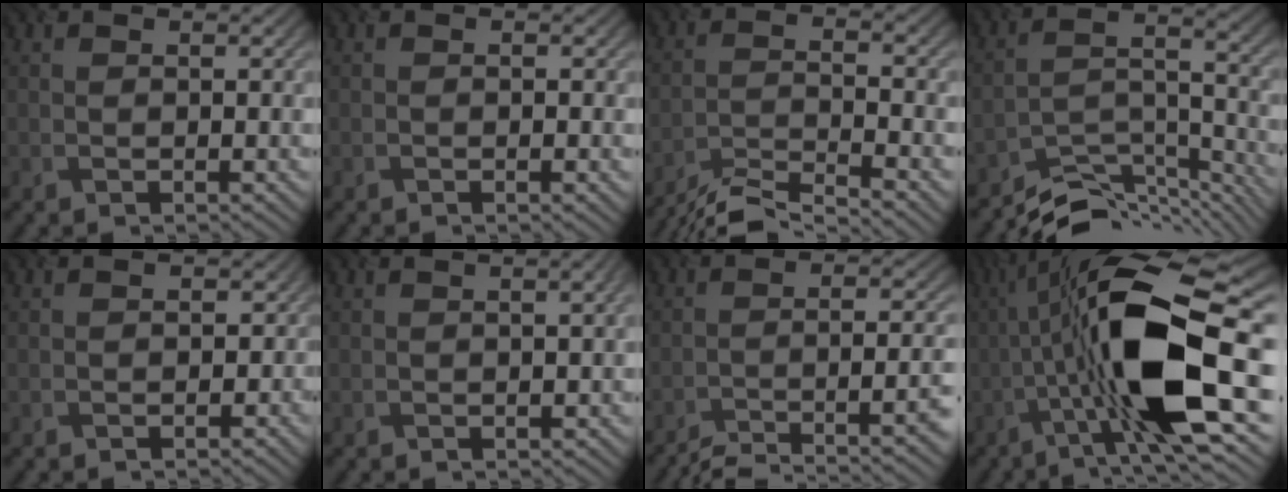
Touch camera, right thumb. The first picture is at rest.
{"total": 0.7, "force": [-0.3, 0.2, 0.6], "torque": [-0.009, 0.000, -0.004]}
{"total": 7.3, "force": [-6.3, 1.0, 3.4], "torque": [-0.059, -0.002, -0.121]}
{"total": 9.5, "force": [-8.2, 2.5, 4.1], "torque": [-0.068, -0.006, -0.150]}
{"total": 1.2, "force": [-0.8, 1.0, 0.2], "torque": [0.006, -0.002, -0.012]}
{"total": 1.9, "force": [-0.2, 0.5, 1.8], "torque": [-0.019, 0.002, -0.004]}
{"total": 11.2, "force": [-8.5, 1.9, 7.0], "torque": [-0.091, 0.016, -0.128]}
{"total": 18.3, "force": [-2.5, 5.9, 17.2], "torque": [-0.320, 0.020, -0.056]}